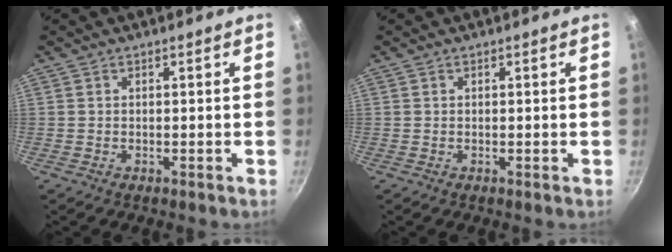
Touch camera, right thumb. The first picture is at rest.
{"total": 0.0}